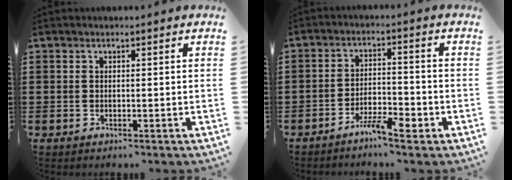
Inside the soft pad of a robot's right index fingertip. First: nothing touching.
{"total": 4.6, "force": [-3.4, 1.2, 2.9], "torque": [-0.053, 0.009, -0.064]}